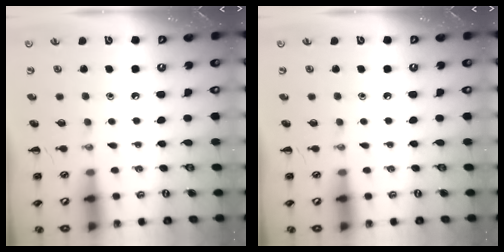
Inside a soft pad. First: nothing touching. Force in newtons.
{"total": 0.0}